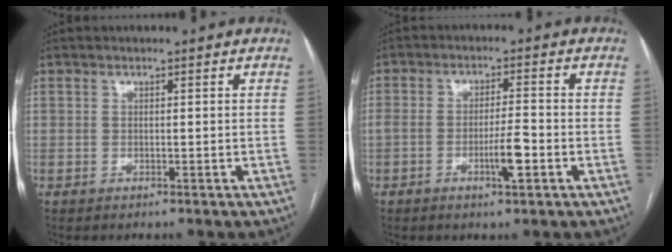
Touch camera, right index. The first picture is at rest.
{"total": 5.1, "force": [-2.0, 0.6, 4.7], "torque": [-0.087, 0.001, -0.033]}